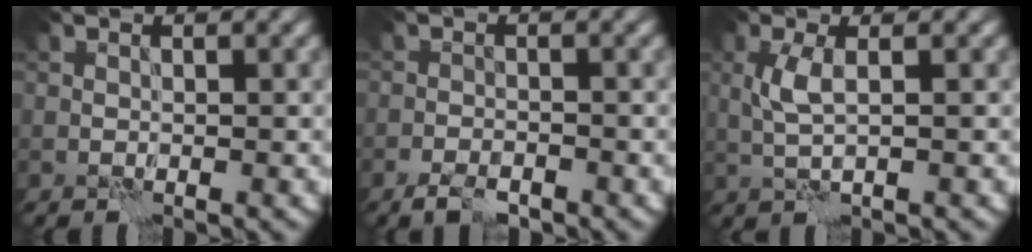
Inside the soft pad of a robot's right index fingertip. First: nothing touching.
{"total": 2.7, "force": [-2.0, 1.1, 1.4], "torque": [-0.024, 0.000, -0.040]}
{"total": 2.4, "force": [0.4, 0.6, 2.3], "torque": [-0.055, 0.002, 0.008]}